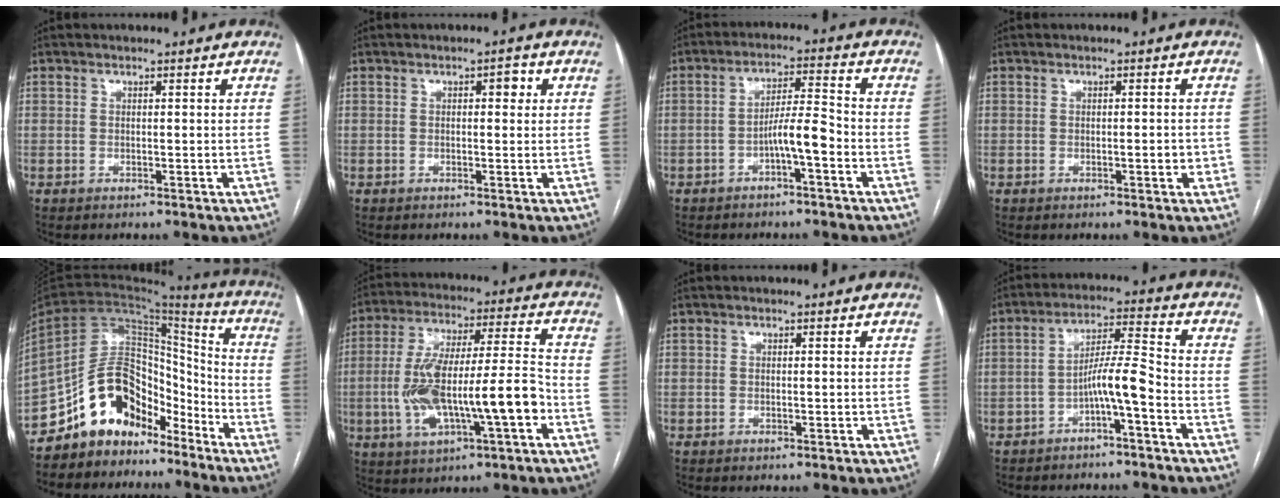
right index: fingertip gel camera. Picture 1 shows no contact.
{"total": 1.9, "force": [0.5, 0.8, 1.6], "torque": [-0.018, 0.007, 0.005]}
{"total": 5.6, "force": [-2.4, 0.4, 5.0], "torque": [-0.088, 0.013, -0.040]}
{"total": 1.7, "force": [-0.3, 0.7, 1.5], "torque": [-0.022, 0.000, -0.002]}
{"total": 15.0, "force": [-11.3, 7.9, 6.0], "torque": [-0.113, 0.064, -0.199]}
{"total": 16.6, "force": [-4.3, 3.2, 15.8], "torque": [-0.299, 0.017, -0.063]}
{"total": 0.0}
{"total": 6.5, "force": [-3.0, -0.1, 5.8], "torque": [-0.102, 0.019, -0.051]}